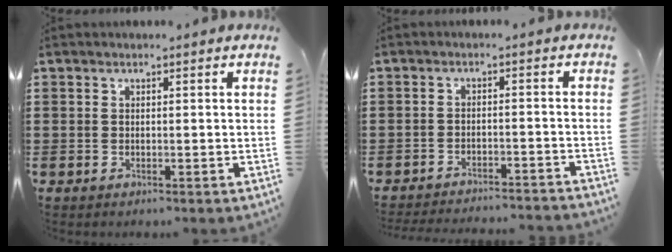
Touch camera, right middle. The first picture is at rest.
{"total": 3.0, "force": [-3.0, -0.1, 0.2], "torque": [-0.005, 0.001, -0.063]}